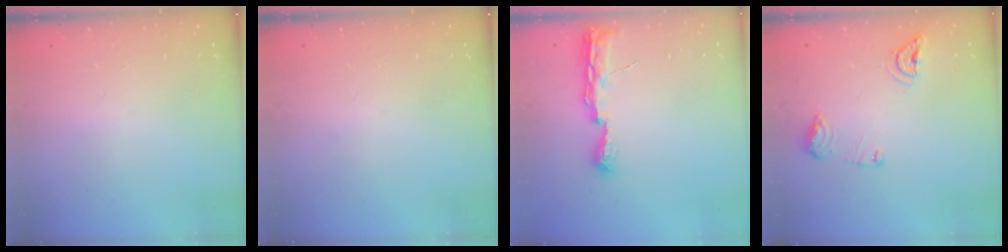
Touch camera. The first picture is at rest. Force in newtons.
{"total": 0.0}
{"total": 8.0, "press": 8.0, "slide": 0.7}
{"total": 8.5, "press": 8.5, "slide": 0.1}